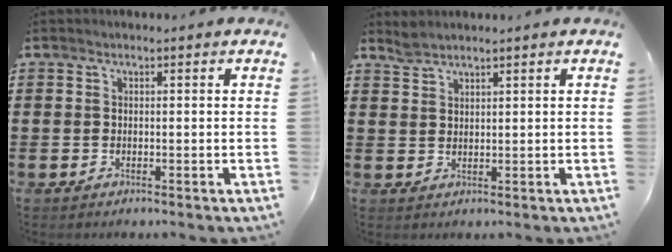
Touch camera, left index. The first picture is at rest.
{"total": 2.0, "force": [1.9, 0.3, 0.4], "torque": [-0.012, -0.001, 0.038]}